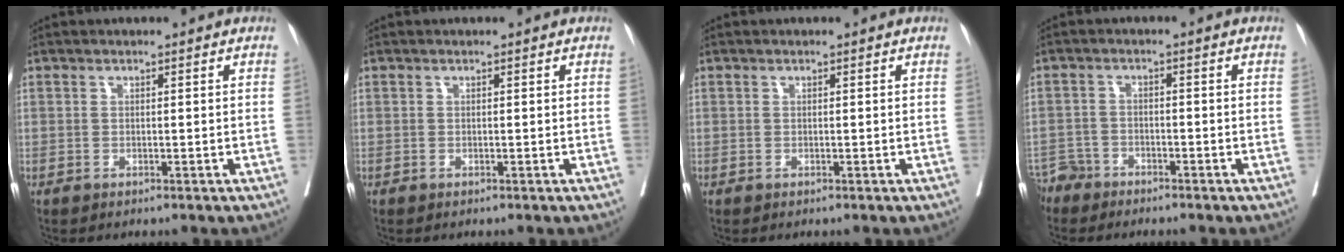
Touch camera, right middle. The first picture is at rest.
{"total": 0.0}
{"total": 0.0}
{"total": 3.7, "force": [-3.5, 1.3, -0.2], "torque": [0.004, -0.003, -0.069]}